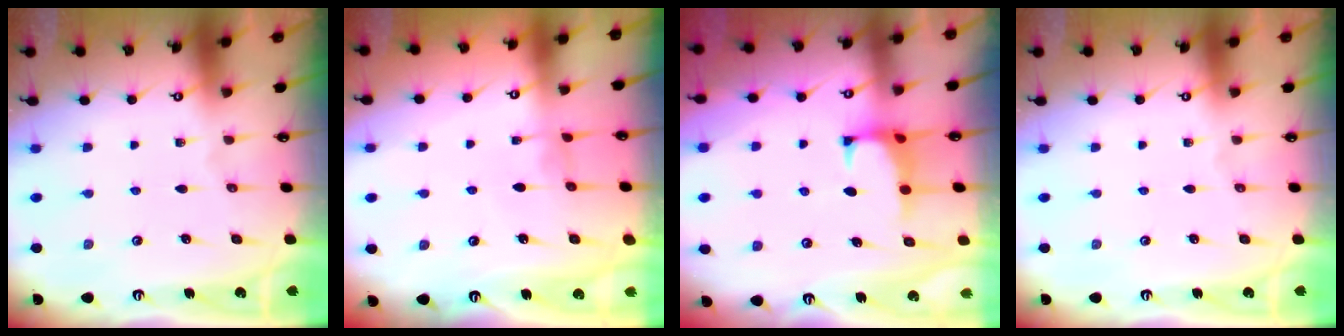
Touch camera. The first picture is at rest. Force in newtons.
{"total": 1.8, "press": 1.8, "slide": 0.3}
{"total": 1.4, "press": 1.3, "slide": 0.5}
{"total": 0.0}